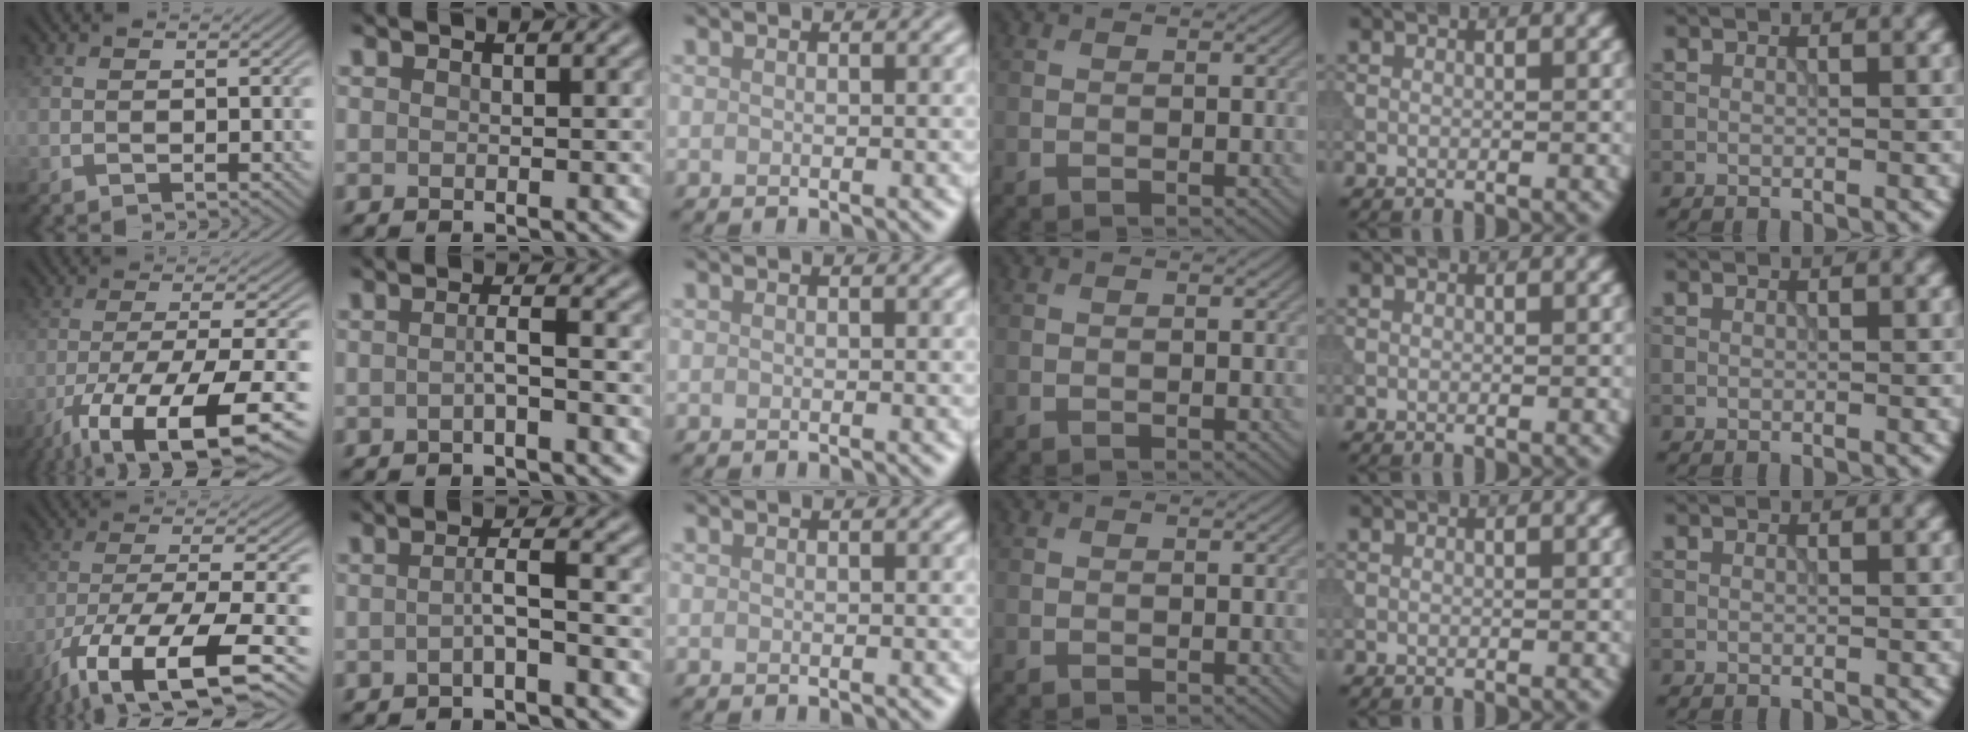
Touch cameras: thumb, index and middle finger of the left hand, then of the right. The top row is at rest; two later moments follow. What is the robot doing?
{"motion": "extract", "object": "tissue"}